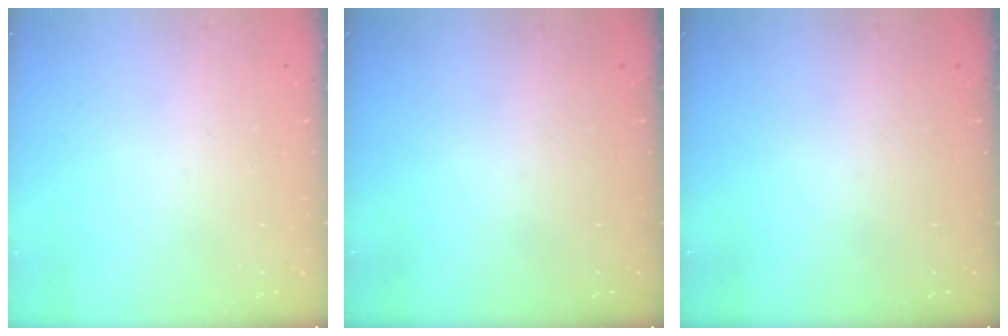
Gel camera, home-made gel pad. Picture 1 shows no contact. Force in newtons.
{"total": 0.0}
{"total": 0.0}